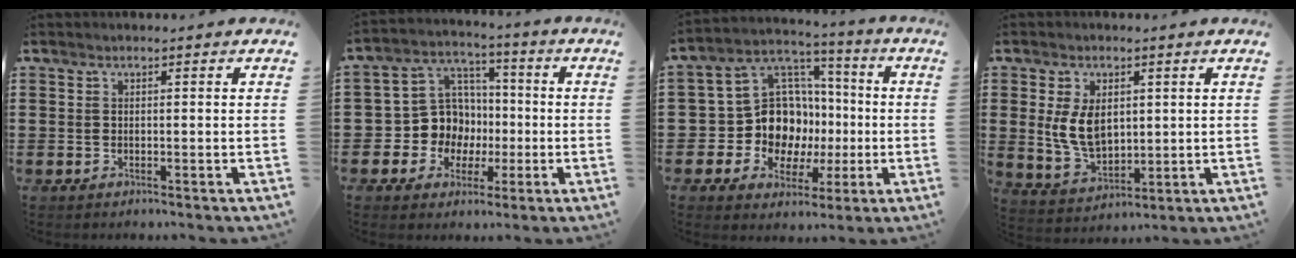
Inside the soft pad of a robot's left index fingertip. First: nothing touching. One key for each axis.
{"total": 9.4, "fx": -0.6, "fy": 9.1, "fz": 2.2, "tx": -0.088, "ty": 0.006, "tz": -0.004}
{"total": 12.5, "fx": -1.8, "fy": 11.4, "fz": 4.9, "tx": -0.123, "ty": 0.006, "tz": -0.025}
{"total": 7.3, "fx": 1.7, "fy": 4.8, "fz": 5.3, "tx": -0.131, "ty": 0.005, "tz": 0.028}